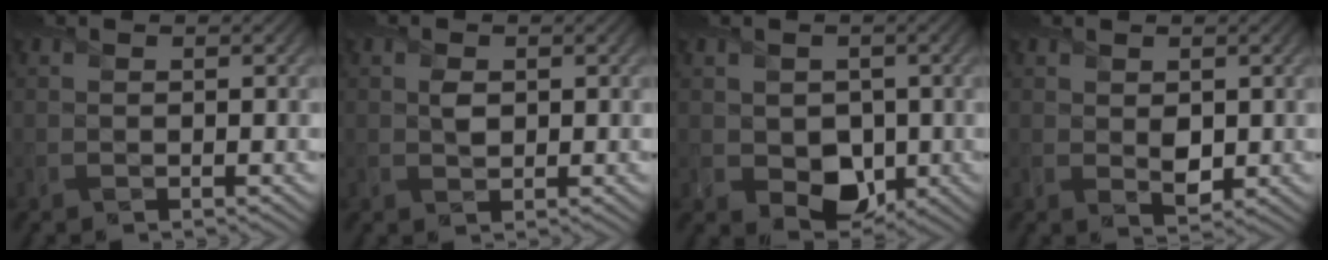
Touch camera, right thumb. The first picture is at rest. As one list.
[{"total": 1.4, "force": [0.4, 1.0, 0.9], "torque": [-0.020, 0.001, 0.007]}, {"total": 5.3, "force": [-0.3, 4.3, 3.0], "torque": [-0.068, -0.019, -0.002]}, {"total": 2.2, "force": [0.4, 1.5, 1.5], "torque": [-0.032, -0.009, 0.013]}]